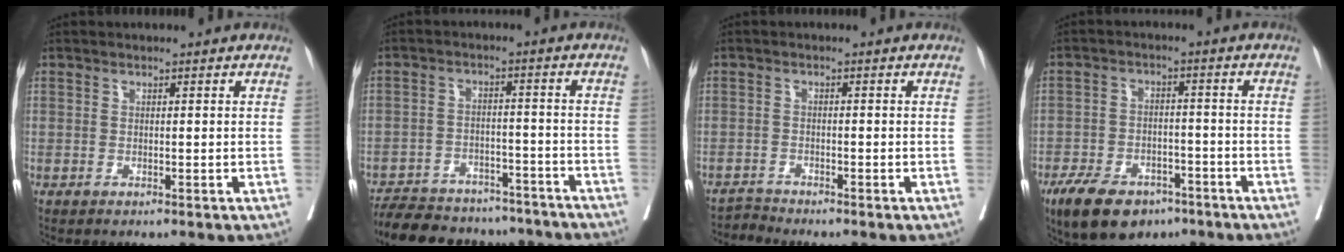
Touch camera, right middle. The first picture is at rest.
{"total": 19.3, "force": [-17.1, 6.3, 6.3], "torque": [-0.138, 0.000, -0.233]}
{"total": 2.0, "force": [-1.7, -0.5, -0.9], "torque": [0.025, -0.012, -0.032]}
{"total": 11.0, "force": [-7.5, 5.5, 5.8], "torque": [-0.101, -0.002, -0.122]}